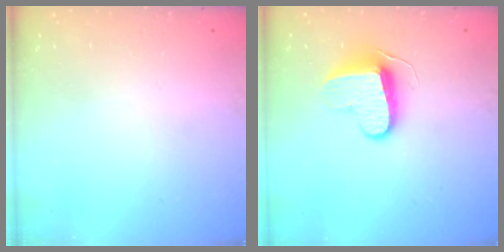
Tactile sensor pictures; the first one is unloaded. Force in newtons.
{"total": 9.0, "press": 9.0, "slide": 0.4}